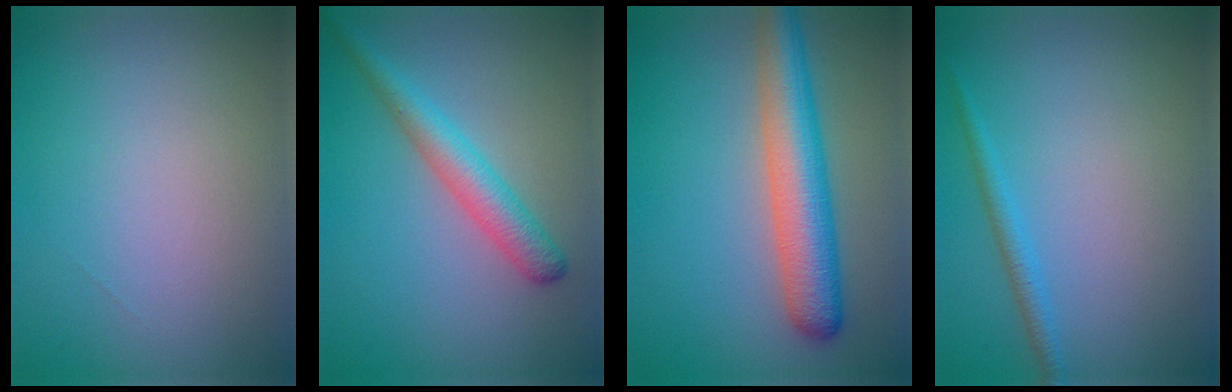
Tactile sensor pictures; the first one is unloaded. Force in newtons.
{"total": 2.8, "press": 2.8, "slide": 0.2}
{"total": 6.3, "press": 6.3, "slide": 0.2}
{"total": 1.5, "press": 1.5, "slide": 0.1}